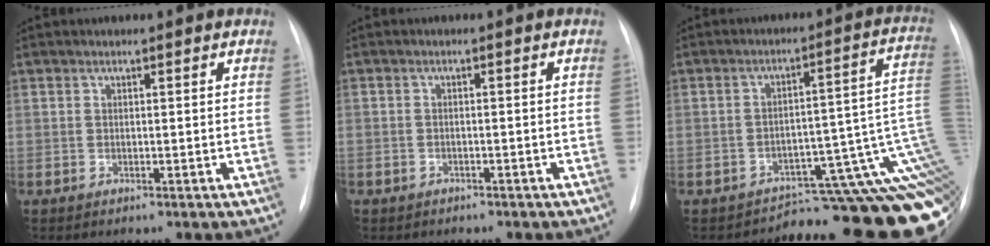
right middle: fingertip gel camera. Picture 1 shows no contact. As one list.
[{"total": 2.6, "force": [-2.1, 1.4, 0.5], "torque": [-0.015, 0.004, -0.019]}, {"total": 14.9, "force": [-11.2, 3.4, 9.2], "torque": [0.009, 0.083, -0.123]}]